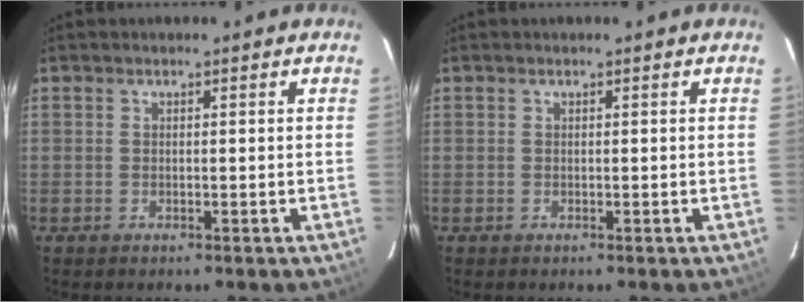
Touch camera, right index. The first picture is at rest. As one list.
[{"total": 0.0}]